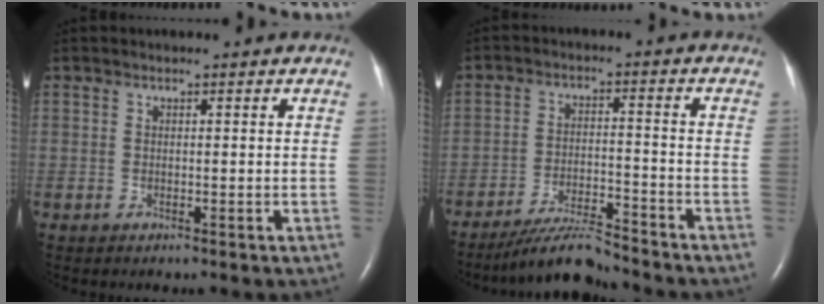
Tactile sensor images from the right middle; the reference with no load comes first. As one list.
[{"total": 7.4, "force": [-7.0, 0.3, 2.4], "torque": [-0.043, -0.011, -0.123]}]